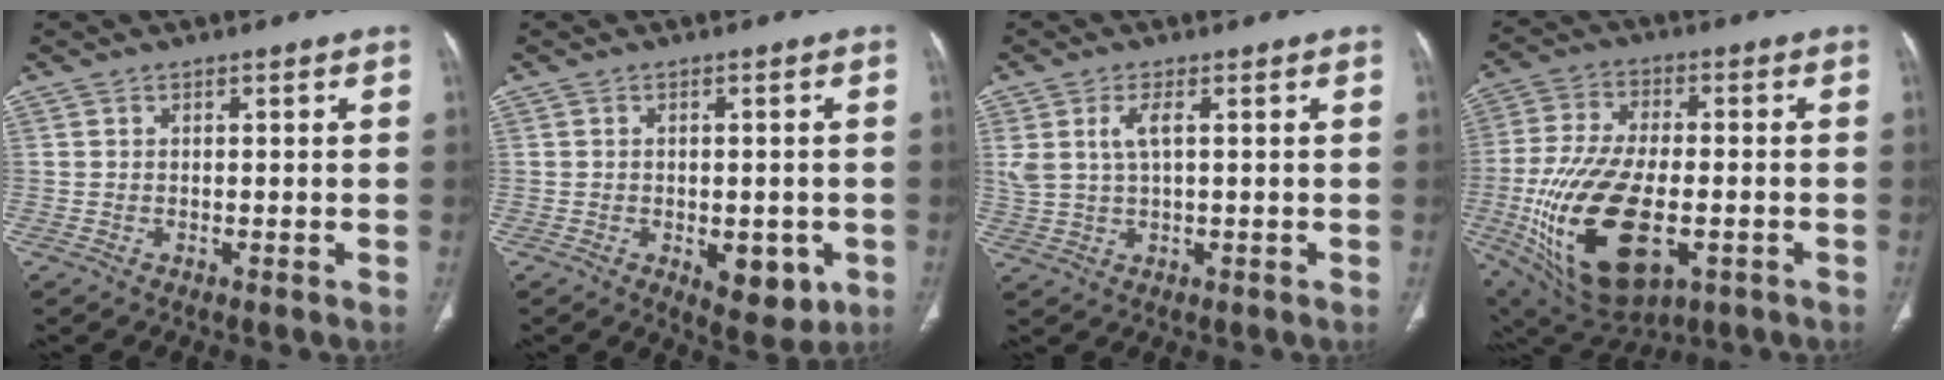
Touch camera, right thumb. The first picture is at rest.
{"total": 7.6, "force": [-2.2, 4.0, 6.0], "torque": [-0.058, -0.002, -0.016]}
{"total": 4.6, "force": [1.4, 1.7, 4.0], "torque": [-0.097, 0.004, 0.036]}
{"total": 23.6, "force": [-5.9, 12.1, 19.4], "torque": [-0.390, -0.005, -0.080]}